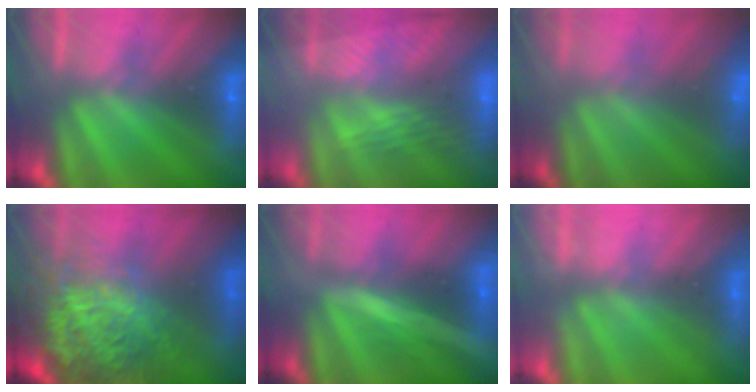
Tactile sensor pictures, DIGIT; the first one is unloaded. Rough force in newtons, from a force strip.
{"total": 2.9}
{"total": 3.0}
{"total": 7.6}
{"total": 1.7}
{"total": 2.2}